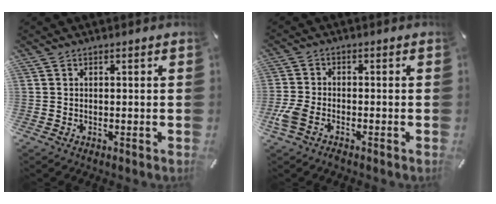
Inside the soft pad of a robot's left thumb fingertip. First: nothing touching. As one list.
[{"total": 4.6, "force": [-2.6, 2.2, 3.1], "torque": [-0.083, 0.001, -0.054]}]